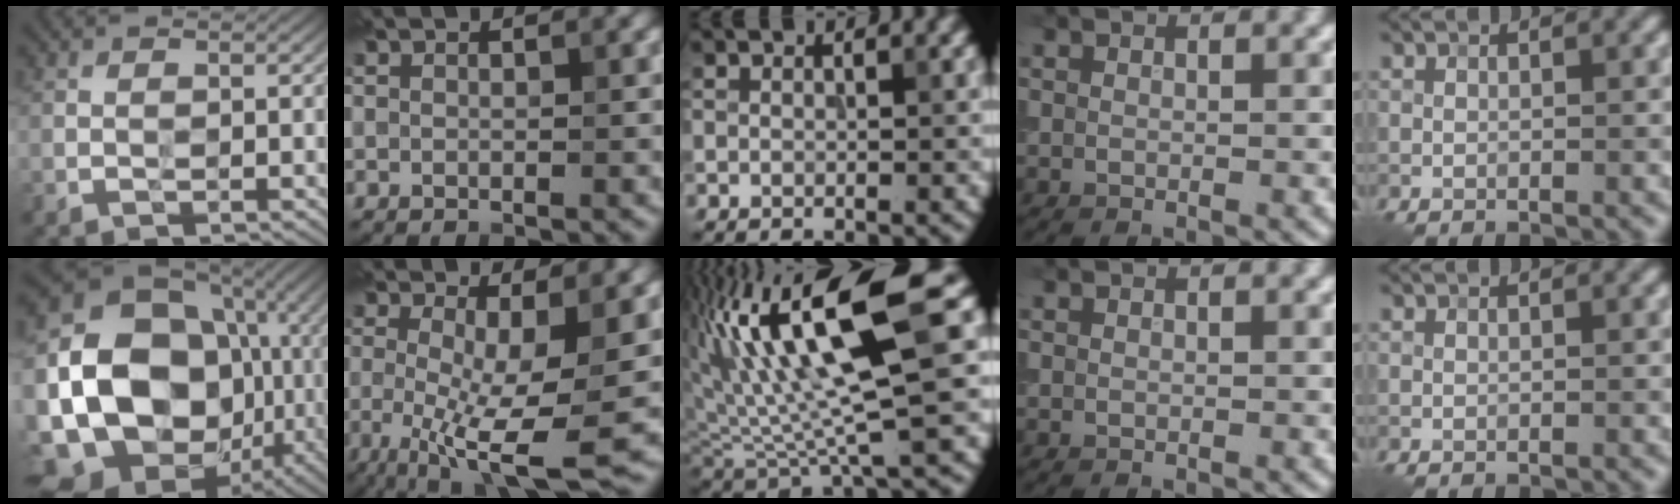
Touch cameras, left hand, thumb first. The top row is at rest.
{"thumb": {"total": 22.3, "force": [-2.6, 17.9, 13.1], "torque": [-0.284, -0.049, -0.024]}, "index": {"total": 9.4, "force": [-1.7, 2.4, 9.0], "torque": [-0.153, -0.021, -0.025]}, "middle": {"total": 12.3, "force": [3.8, 2.7, 11.4], "torque": [-0.205, 0.006, 0.073]}}